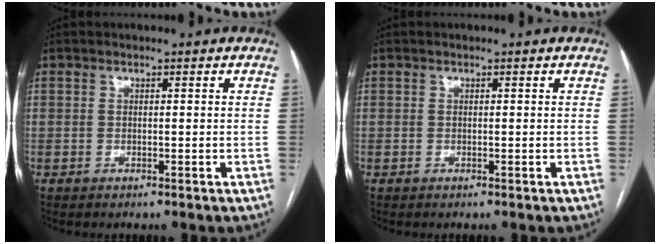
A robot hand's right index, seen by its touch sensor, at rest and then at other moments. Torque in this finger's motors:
{"motor_torque": [0.00, 0.00, 0.00, 0.00]}